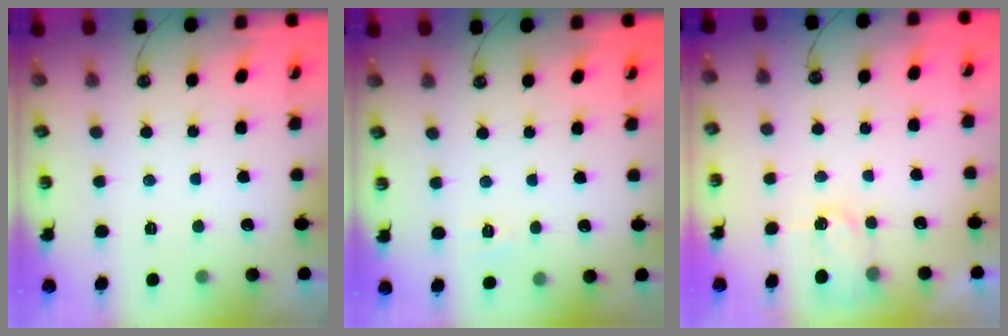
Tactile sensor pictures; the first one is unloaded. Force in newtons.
{"total": 3.5, "press": 3.5, "slide": 0.5}
{"total": 2.9, "press": 2.9, "slide": 0.4}